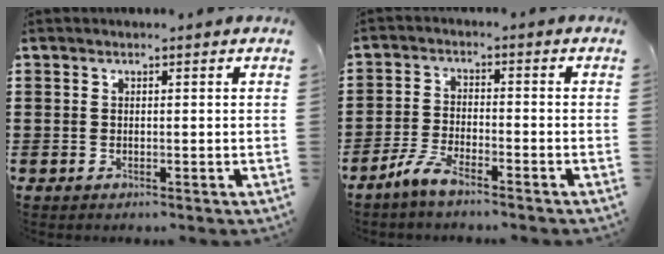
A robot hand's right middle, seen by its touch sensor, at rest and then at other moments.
{"total": 4.5, "force": [-3.7, 0.8, 2.3], "torque": [-0.059, 0.002, -0.077]}